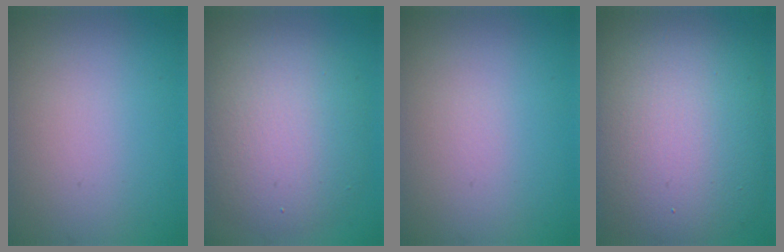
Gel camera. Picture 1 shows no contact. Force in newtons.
{"total": 7.5, "press": 7.5, "slide": 0.8}
{"total": 0.0}
{"total": 13.3, "press": 13.3, "slide": 0.1}